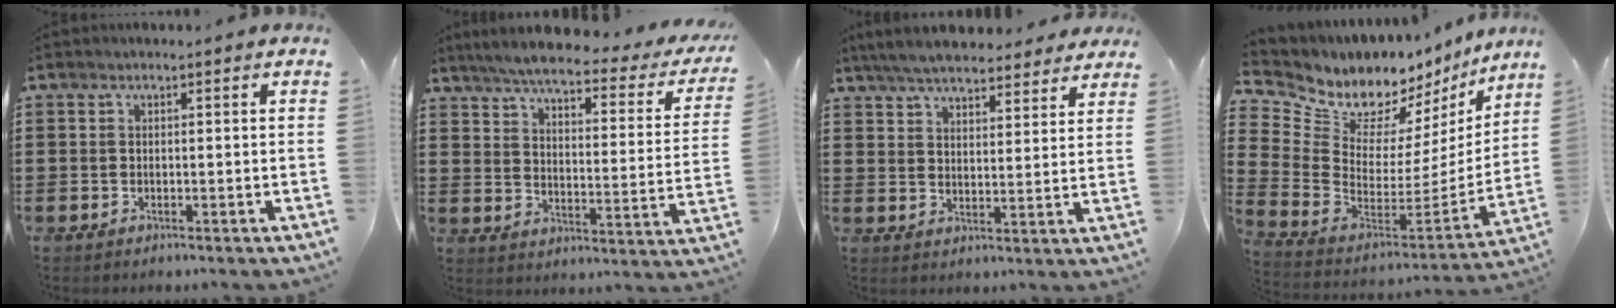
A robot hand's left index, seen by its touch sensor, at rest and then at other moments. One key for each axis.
{"total": 5.4, "fx": 4.6, "fy": 0.0, "fz": 2.8, "tx": -0.078, "ty": -0.029, "tz": 0.073}
{"total": 6.0, "fx": 5.8, "fy": 0.9, "fz": 1.5, "tx": -0.051, "ty": -0.018, "tz": 0.105}
{"total": 7.6, "fx": 6.5, "fy": 3.6, "fz": 1.4, "tx": -0.065, "ty": -0.068, "tz": 0.115}